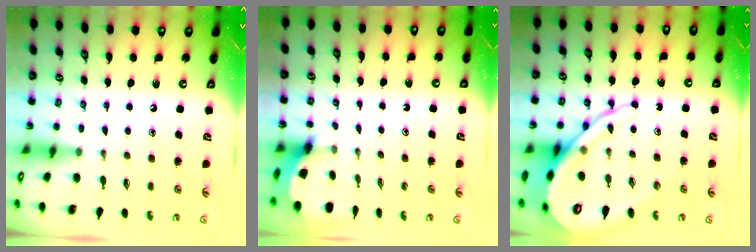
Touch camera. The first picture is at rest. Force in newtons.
{"total": 2.5, "press": 2.5, "slide": 0.1}
{"total": 16.8, "press": 16.7, "slide": 1.8}